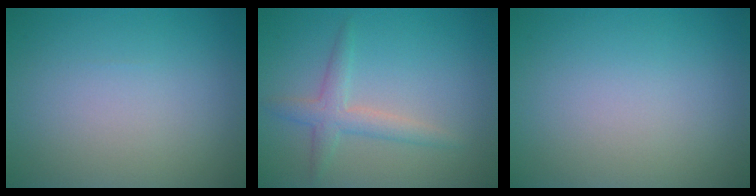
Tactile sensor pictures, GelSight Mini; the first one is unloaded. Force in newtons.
{"total": 2.5, "press": 2.5, "slide": 0.1}
{"total": 0.0}